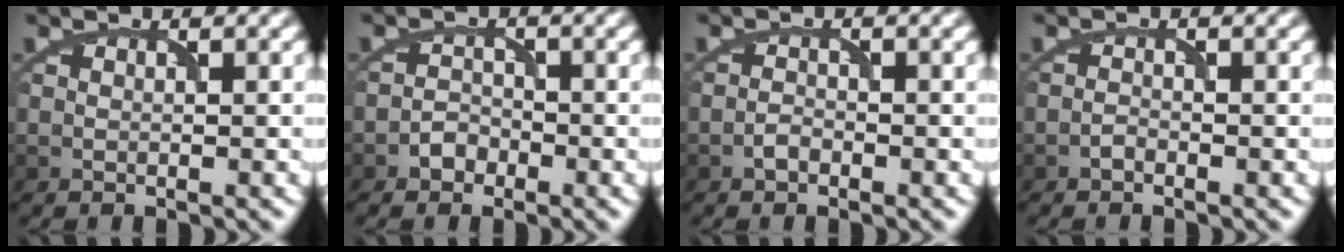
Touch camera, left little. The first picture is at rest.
{"total": 1.5, "force": [-1.2, 0.9, 0.1], "torque": [0.005, 0.007, -0.020]}
{"total": 1.0, "force": [-0.9, 0.4, 0.3], "torque": [-0.005, 0.003, -0.016]}
{"total": 0.7, "force": [-0.7, 0.1, 0.1], "torque": [0.000, 0.002, -0.013]}